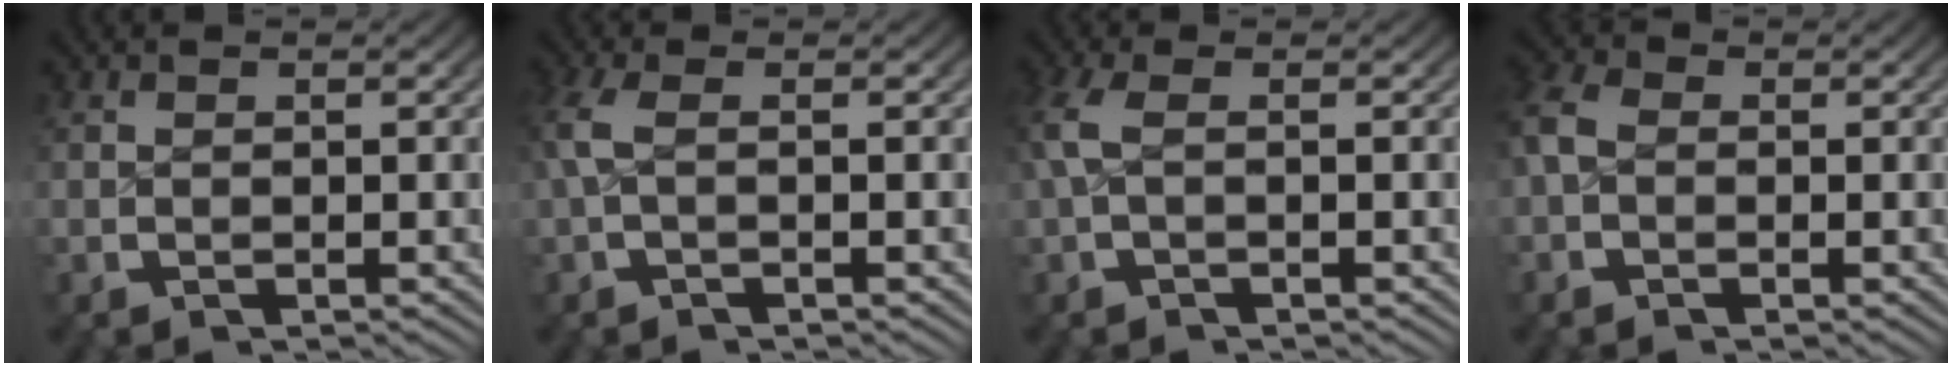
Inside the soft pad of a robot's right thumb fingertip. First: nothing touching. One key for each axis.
{"total": 2.1, "fx": 0.0, "fy": 0.8, "fz": 2.0, "tx": -0.057, "ty": 0.001, "tz": 0.005}
{"total": 2.2, "fx": 0.1, "fy": 0.9, "fz": 2.0, "tx": -0.058, "ty": 0.002, "tz": 0.005}
{"total": 2.4, "fx": -0.1, "fy": 1.9, "fz": 1.3, "tx": -0.037, "ty": -0.005, "tz": -0.005}